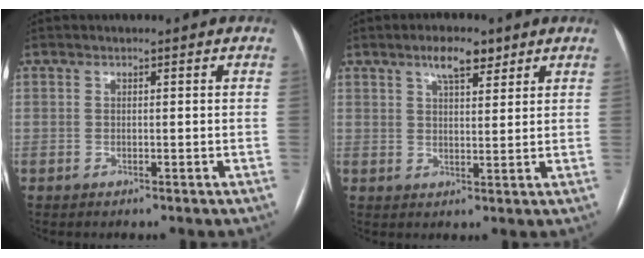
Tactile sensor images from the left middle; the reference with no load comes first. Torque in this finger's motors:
{"motor_torque": [0.17, -0.17, 0.09, 0.01]}